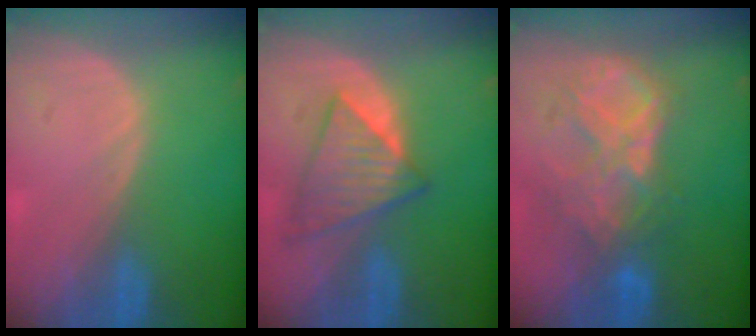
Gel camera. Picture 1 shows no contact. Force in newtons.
{"total": 6.5, "press": 6.5, "slide": 0.7}
{"total": 9.1, "press": 7.7, "slide": 4.8}